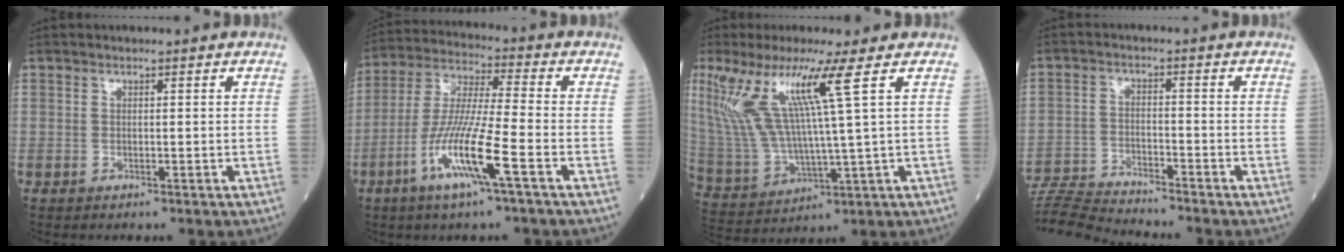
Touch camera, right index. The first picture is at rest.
{"total": 12.4, "force": [-5.2, -0.5, 11.2], "torque": [-0.233, -0.012, -0.105]}
{"total": 12.8, "force": [5.9, -1.4, 11.3], "torque": [-0.255, -0.001, 0.123]}
{"total": 8.7, "force": [-8.5, -1.2, 0.7], "torque": [-0.015, -0.009, -0.160]}